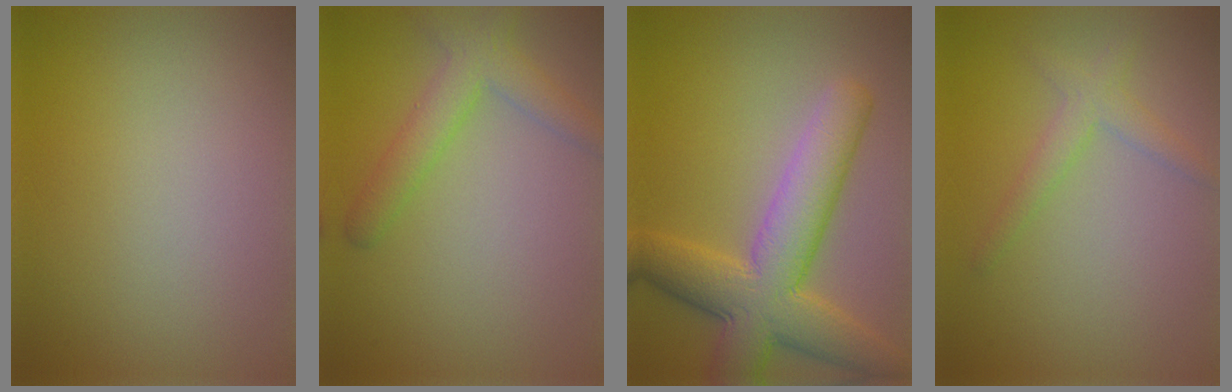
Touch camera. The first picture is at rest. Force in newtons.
{"total": 3.5, "press": 3.5, "slide": 0.2}
{"total": 8.5, "press": 8.5, "slide": 0.3}
{"total": 2.2, "press": 2.2, "slide": 0.1}